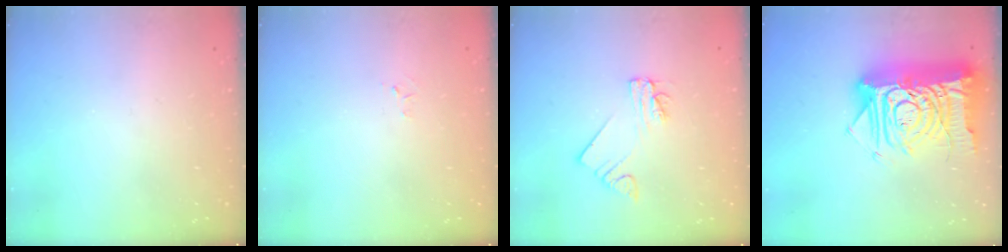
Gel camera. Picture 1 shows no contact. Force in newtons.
{"total": 2.6, "press": 2.6, "slide": 0.4}
{"total": 2.2, "press": 2.2, "slide": 0.1}
{"total": 24.5, "press": 24.3, "slide": 2.7}